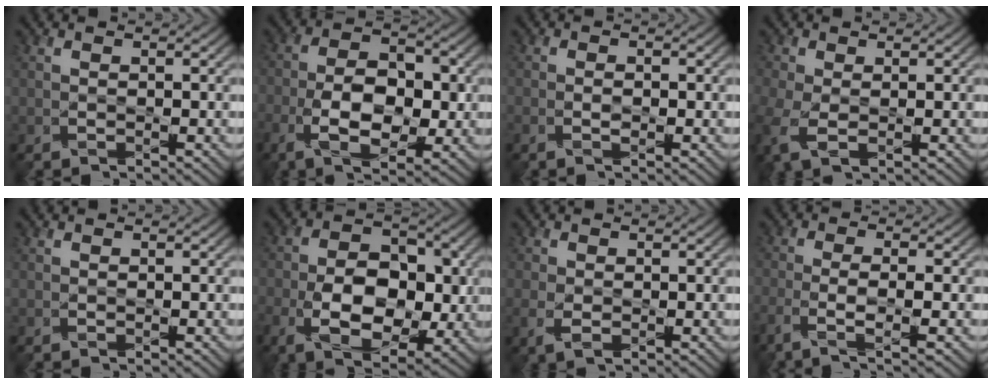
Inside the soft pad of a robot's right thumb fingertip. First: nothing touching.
{"total": 9.9, "force": [-2.6, 5.5, 7.8], "torque": [-0.151, -0.003, -0.051]}
{"total": 1.5, "force": [-0.5, 0.5, 1.3], "torque": [-0.024, 0.001, -0.010]}
{"total": 4.9, "force": [-1.3, 2.8, 3.8], "torque": [-0.114, -0.018, -0.025]}
{"total": 0.0}
{"total": 11.0, "force": [-2.1, 6.8, 8.3], "torque": [-0.160, -0.006, -0.037]}
{"total": 2.7, "force": [-0.6, 1.8, 1.9], "torque": [-0.054, -0.010, -0.011]}
{"total": 5.2, "force": [-2.5, 1.1, 4.4], "torque": [-0.082, 0.001, -0.056]}